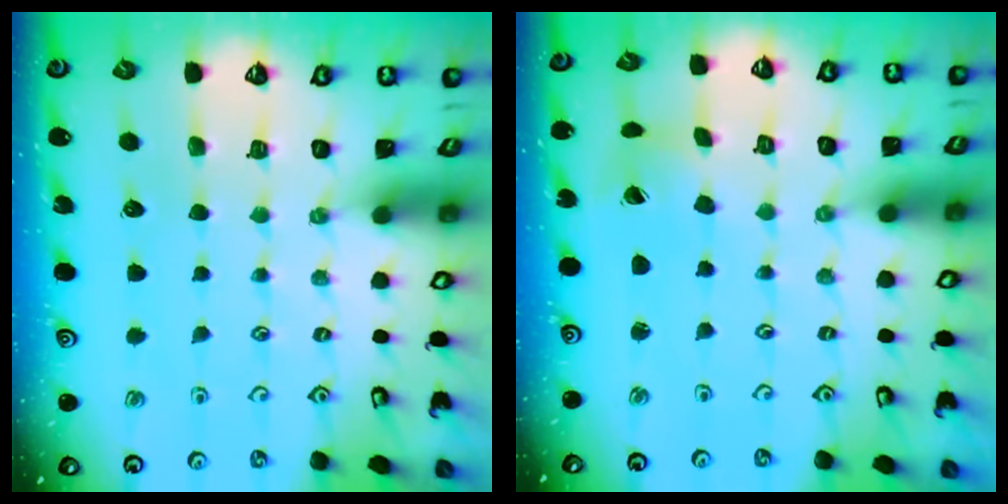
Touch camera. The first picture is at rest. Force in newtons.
{"total": 2.0, "press": 2.0, "slide": 0.3}